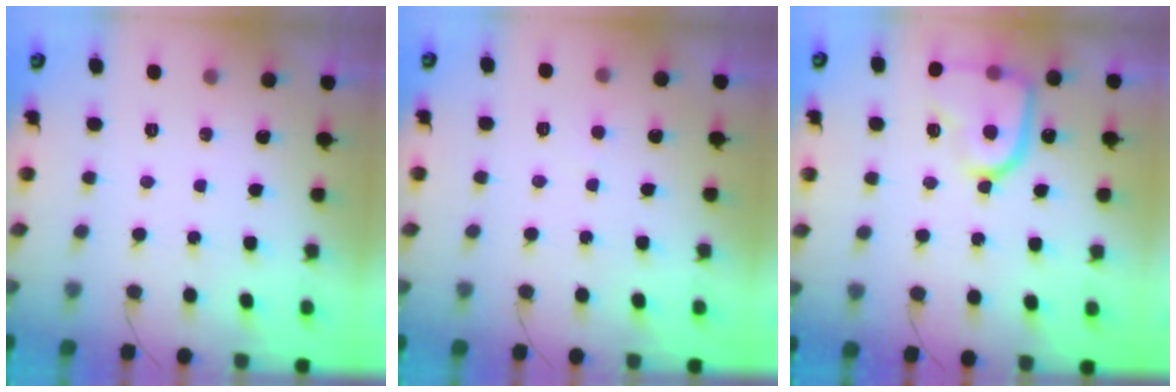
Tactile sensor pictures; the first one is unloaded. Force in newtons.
{"total": 2.4, "press": 2.4, "slide": 0.2}
{"total": 15.2, "press": 15.1, "slide": 1.3}